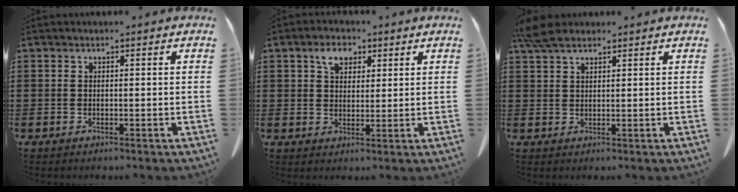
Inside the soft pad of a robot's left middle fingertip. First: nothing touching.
{"total": 4.3, "force": [2.4, 2.7, 2.4], "torque": [-0.041, 0.006, 0.038]}
{"total": 4.1, "force": [3.0, 1.5, 2.4], "torque": [-0.055, 0.007, 0.058]}